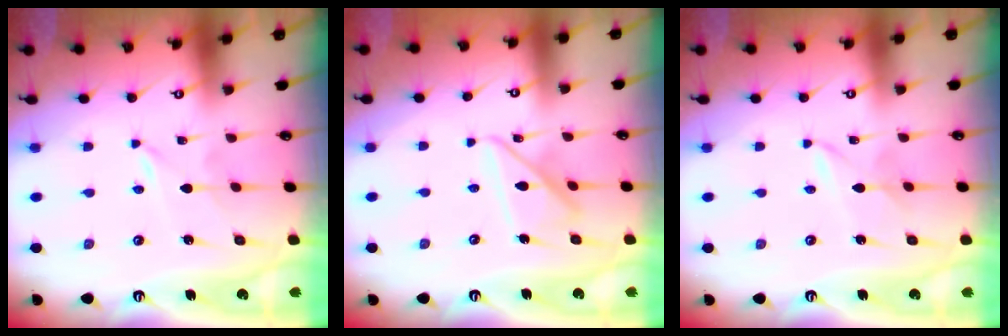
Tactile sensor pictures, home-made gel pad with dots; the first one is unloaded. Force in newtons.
{"total": 12.6, "press": 12.5, "slide": 1.2}
{"total": 2.4, "press": 2.3, "slide": 0.3}